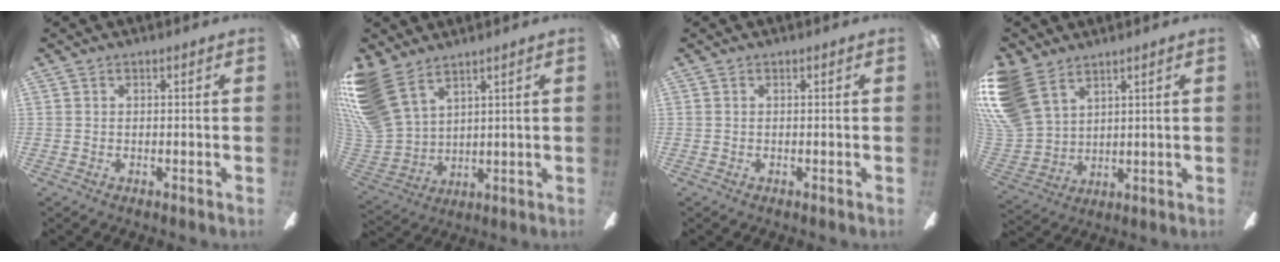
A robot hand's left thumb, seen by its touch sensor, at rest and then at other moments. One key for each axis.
{"total": 15.4, "fx": 9.5, "fy": 8.6, "fz": 8.6, "tx": -0.214, "ty": -0.045, "tz": 0.182}
{"total": 0.0}
{"total": 14.7, "fx": 8.6, "fy": 9.1, "fz": 7.7, "tx": -0.187, "ty": -0.031, "tz": 0.170}